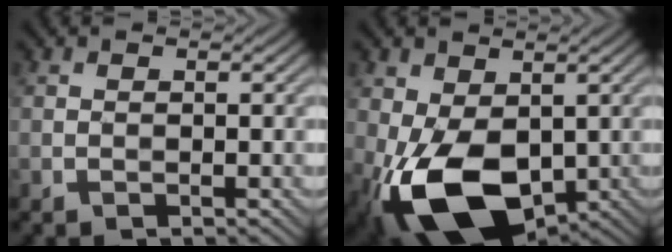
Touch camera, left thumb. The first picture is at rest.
{"total": 12.5, "force": [-2.6, 7.6, 9.6], "torque": [-0.218, -0.015, -0.045]}